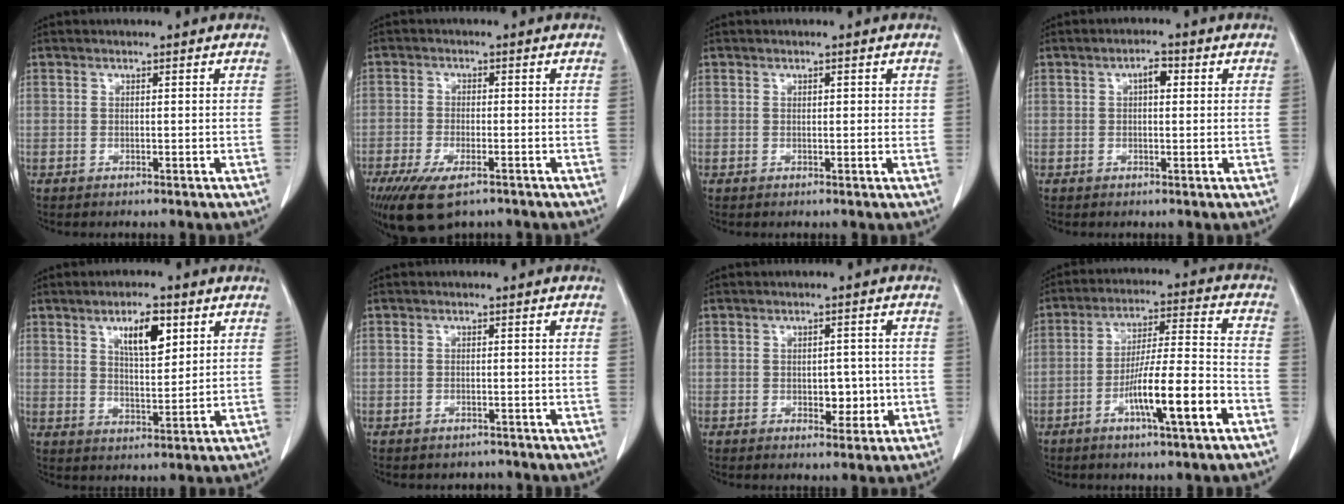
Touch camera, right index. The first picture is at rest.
{"total": 8.6, "force": [-5.7, 3.1, 5.7], "torque": [-0.101, -0.016, -0.094]}
{"total": 1.2, "force": [0.5, 0.6, 0.9], "torque": [-0.008, 0.000, 0.006]}
{"total": 2.4, "force": [0.6, 1.1, 2.1], "torque": [-0.032, 0.009, 0.008]}
{"total": 7.1, "force": [3.5, 2.3, 5.8], "torque": [-0.097, 0.000, 0.060]}
{"total": 1.6, "force": [-1.4, 0.8, 0.0], "torque": [-0.005, 0.001, -0.019]}
{"total": 3.8, "force": [-0.7, 2.3, 2.9], "torque": [-0.030, 0.003, -0.004]}
{"total": 12.5, "force": [-5.4, 0.5, 11.2], "torque": [-0.191, 0.001, -0.091]}